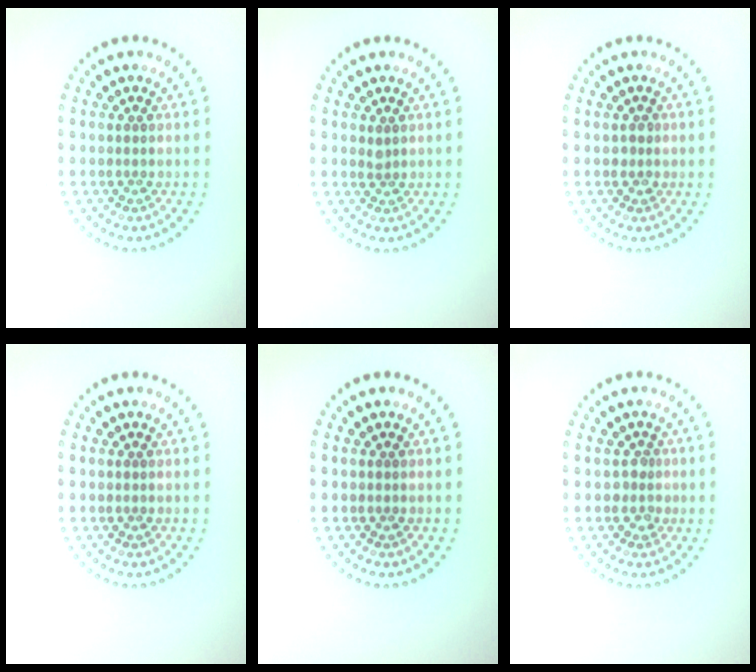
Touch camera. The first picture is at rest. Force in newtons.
{"total": 0.6, "press": 0.5, "slide": 0.3}
{"total": 0.8, "press": 0.7, "slide": 0.4}
{"total": 0.0}
{"total": 0.0}
{"total": 1.3, "press": 1.0, "slide": 0.8}